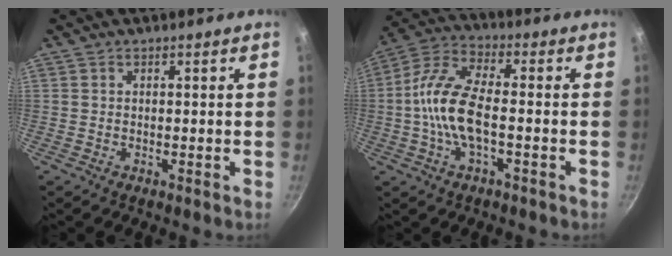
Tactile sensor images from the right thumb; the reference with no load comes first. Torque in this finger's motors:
{"motor_torque": [0.41, 0.49, 1.43, -1.32, 0.42]}